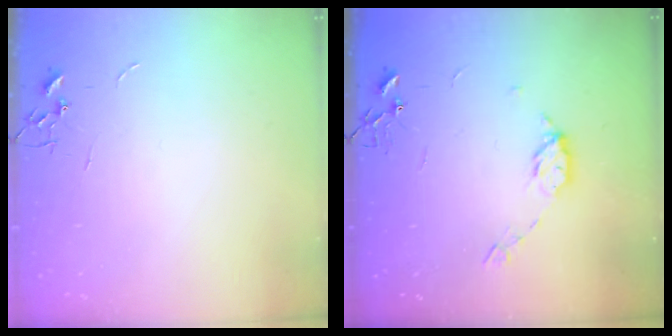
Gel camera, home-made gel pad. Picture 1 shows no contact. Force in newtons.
{"total": 7.1, "press": 7.1, "slide": 0.3}